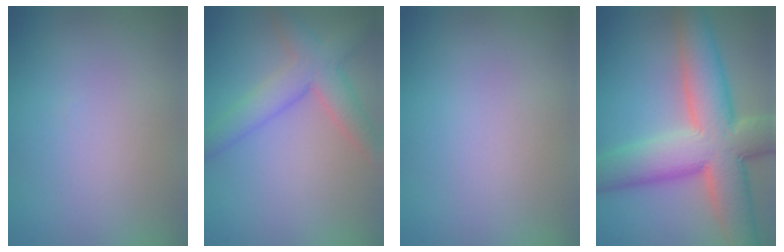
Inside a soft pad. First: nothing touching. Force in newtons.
{"total": 4.6, "press": 4.6, "slide": 0.2}
{"total": 0.0}
{"total": 11.5, "press": 11.4, "slide": 1.1}